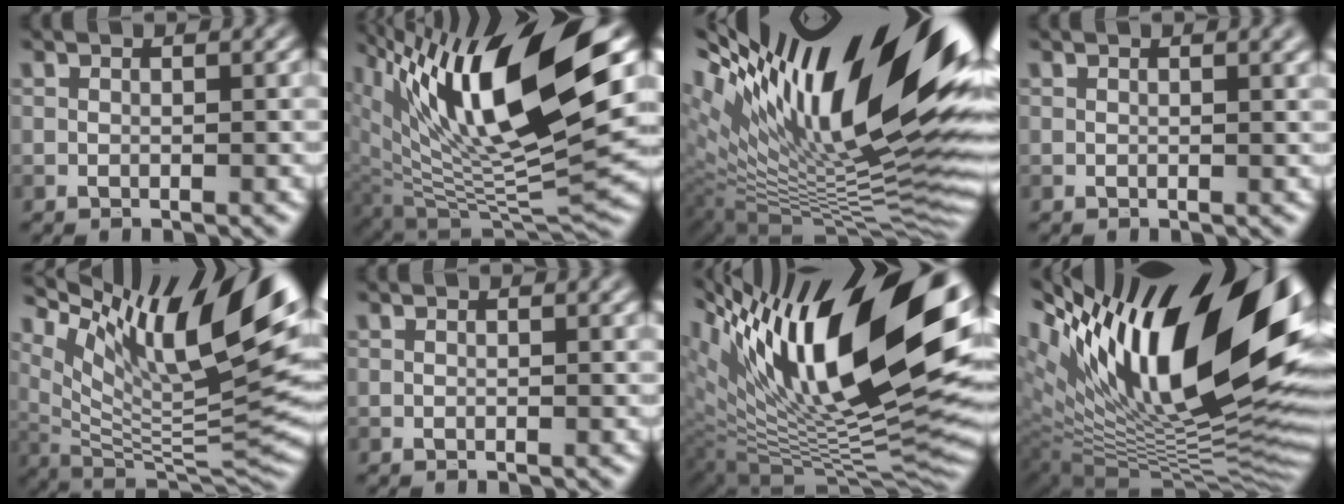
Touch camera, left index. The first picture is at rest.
{"total": 15.7, "force": [6.8, 5.4, 13.1], "torque": [-0.242, 0.012, 0.125]}
{"total": 21.6, "force": [8.7, 6.8, 18.6], "torque": [-0.269, 0.044, 0.156]}
{"total": 1.6, "force": [0.9, 0.6, 1.2], "torque": [-0.005, 0.005, 0.006]}
{"total": 14.2, "force": [6.9, 3.9, 11.8], "torque": [-0.217, 0.020, 0.141]}
{"total": 0.6, "force": [0.3, 0.3, 0.5], "torque": [0.000, 0.001, 0.001]}
{"total": 19.3, "force": [7.4, 7.3, 16.3], "torque": [-0.272, 0.031, 0.136]}
{"total": 21.3, "force": [6.9, 8.7, 18.1], "torque": [-0.293, 0.034, 0.123]}